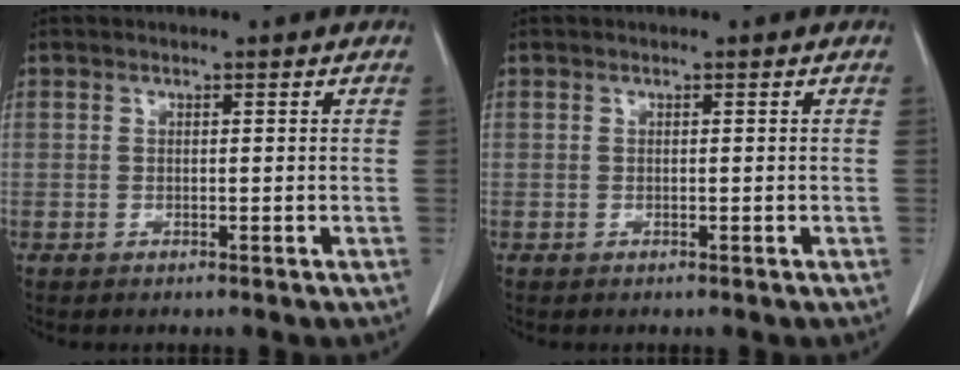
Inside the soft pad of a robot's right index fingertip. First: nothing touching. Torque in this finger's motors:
{"motor_torque": [0.03, 0.00, 0.02, 0.00]}